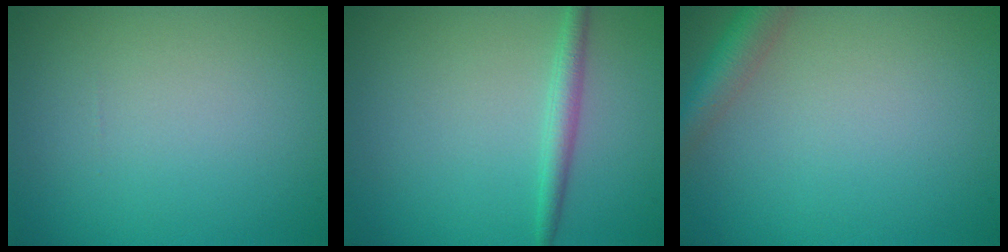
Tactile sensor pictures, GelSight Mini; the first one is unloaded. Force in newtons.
{"total": 1.9, "press": 1.9, "slide": 0.1}
{"total": 2.9, "press": 2.9, "slide": 0.2}